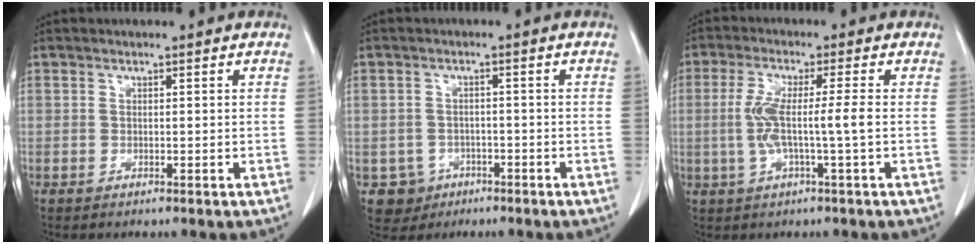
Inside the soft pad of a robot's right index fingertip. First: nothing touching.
{"total": 4.3, "force": [-1.9, 3.8, 0.1], "torque": [0.001, 0.011, -0.026]}
{"total": 6.4, "force": [-0.5, -0.3, 6.3], "torque": [-0.130, 0.007, -0.007]}